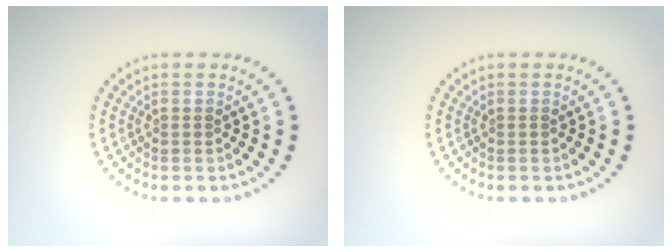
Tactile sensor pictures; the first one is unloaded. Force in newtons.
{"total": 0.0}